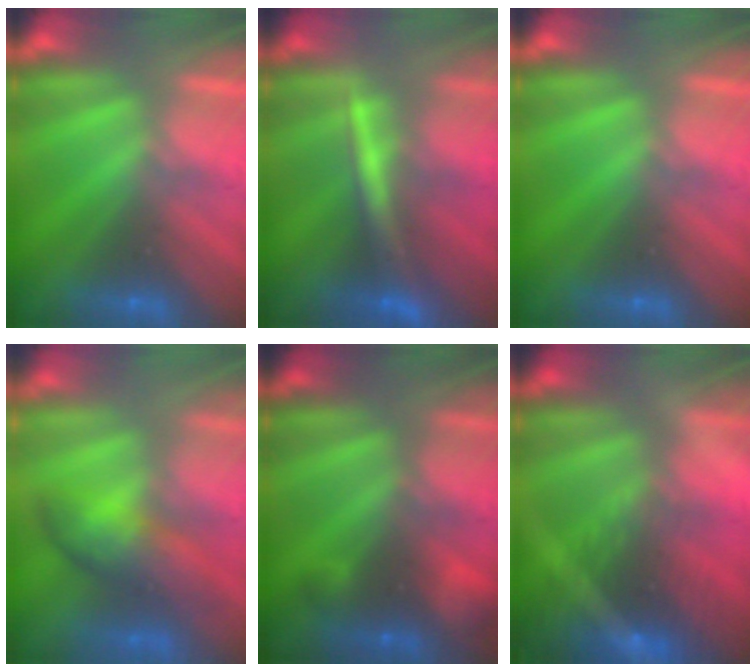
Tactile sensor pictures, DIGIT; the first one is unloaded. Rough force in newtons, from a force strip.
{"total": 2.4}
{"total": 0.0}
{"total": 6.3}
{"total": 2.4}
{"total": 6.8}